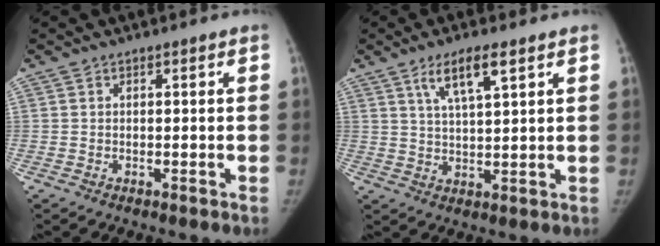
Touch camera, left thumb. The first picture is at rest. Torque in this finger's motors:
{"motor_torque": [0.45, 0.03, 0.69, -0.81, 0.13]}